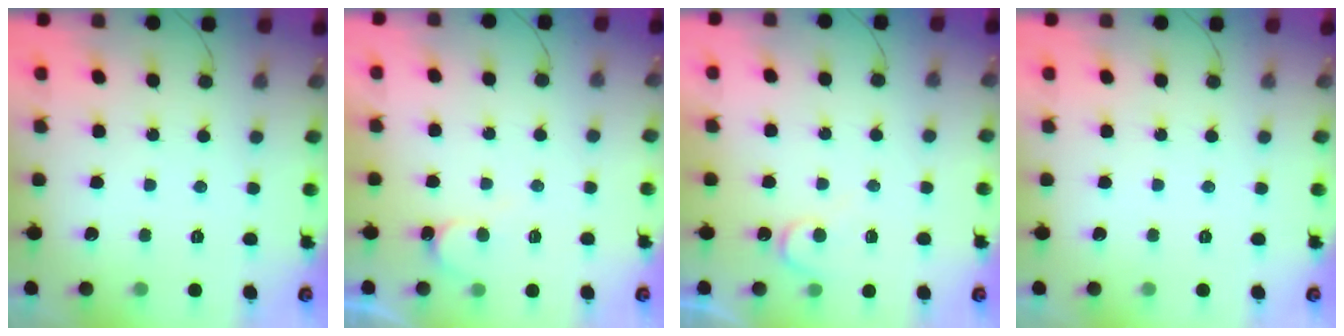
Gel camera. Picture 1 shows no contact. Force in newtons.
{"total": 5.4, "press": 5.4, "slide": 0.4}
{"total": 5.2, "press": 5.2, "slide": 0.4}
{"total": 0.0}